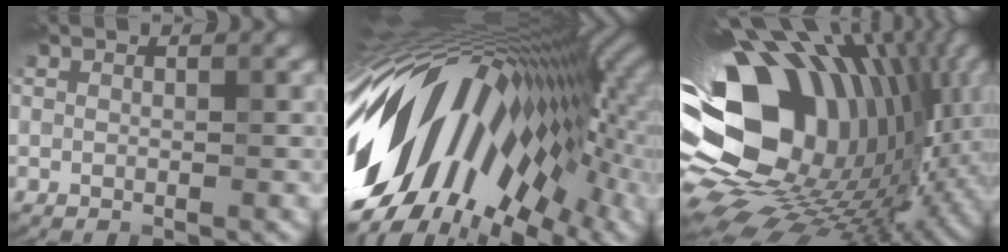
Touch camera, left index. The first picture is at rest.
{"total": 16.8, "force": [-1.0, 9.7, 13.7], "torque": [-0.248, 0.011, -0.030]}
{"total": 18.4, "force": [0.8, 12.8, 13.3], "torque": [-0.237, -0.032, 0.033]}